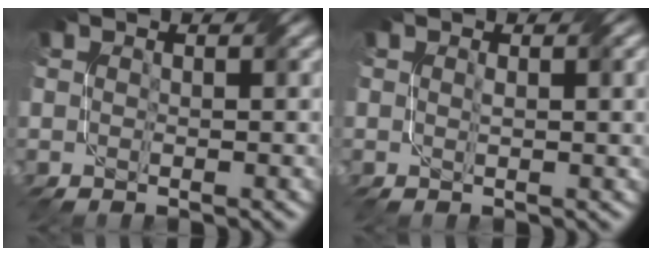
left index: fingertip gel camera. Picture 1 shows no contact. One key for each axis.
{"total": 2.3, "fx": 0.5, "fy": 0.7, "fz": 2.1, "tx": -0.027, "ty": 0.004, "tz": 0.010}